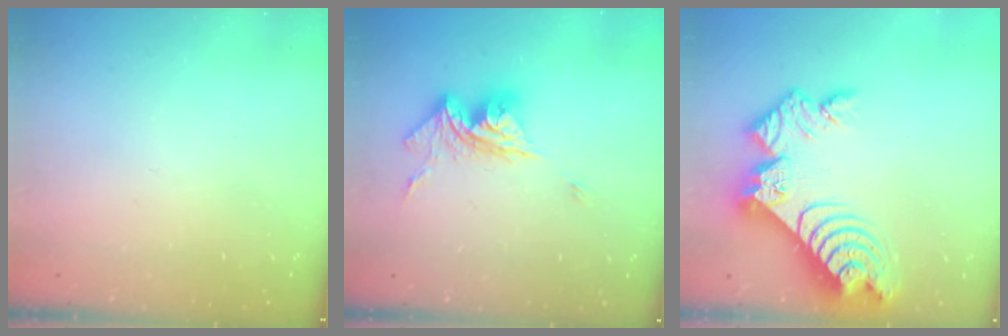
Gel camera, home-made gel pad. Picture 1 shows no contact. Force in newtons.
{"total": 12.0, "press": 11.9, "slide": 1.5}
{"total": 15.0, "press": 15.0, "slide": 1.4}